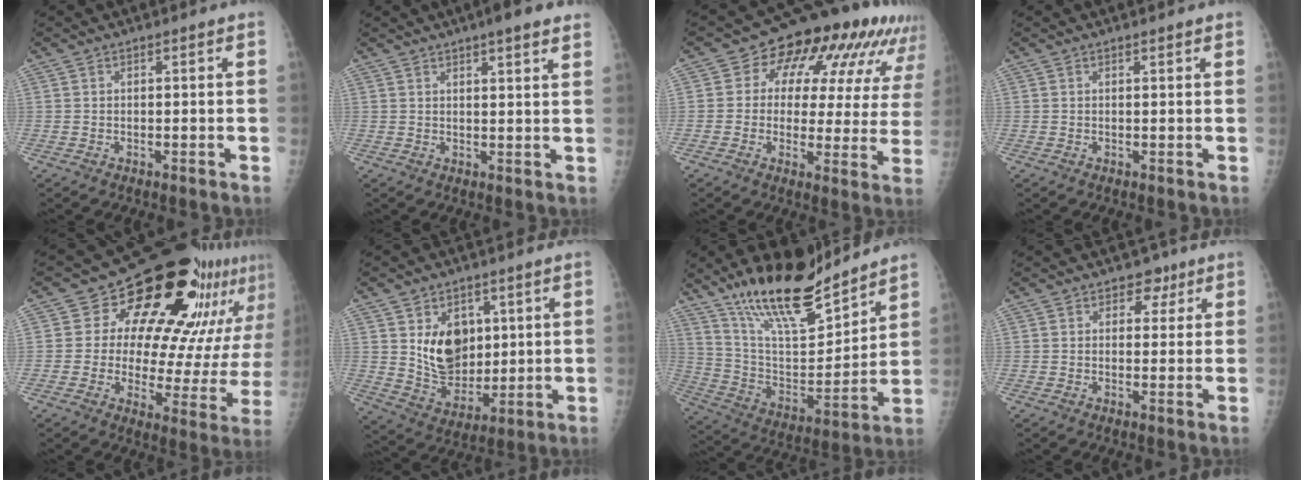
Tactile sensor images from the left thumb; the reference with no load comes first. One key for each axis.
{"total": 7.0, "fx": 4.9, "fy": 1.0, "fz": 4.8, "tx": -0.051, "ty": -0.007, "tz": 0.063}
{"total": 19.2, "fx": 8.8, "fy": 10.5, "fz": 13.4, "tx": -0.139, "ty": 0.006, "tz": 0.106}
{"total": 0.8, "fx": 0.7, "fy": 0.0, "fz": 0.5, "tx": -0.006, "ty": -0.001, "tz": 0.012}
{"total": 23.8, "fx": 15.0, "fy": 11.8, "fz": 14.3, "tx": -0.159, "ty": -0.065, "tz": 0.188}
{"total": 11.6, "fx": 3.3, "fy": 8.4, "fz": 7.2, "tx": -0.078, "ty": -0.029, "tz": 0.074}
{"total": 20.7, "fx": 16.5, "fy": 5.8, "fz": 11.1, "tx": -0.157, "ty": -0.093, "tz": 0.296}
{"total": 3.5, "fx": 2.0, "fy": 2.6, "fz": 1.3, "tx": 0.010, "ty": -0.008, "tz": 0.024}